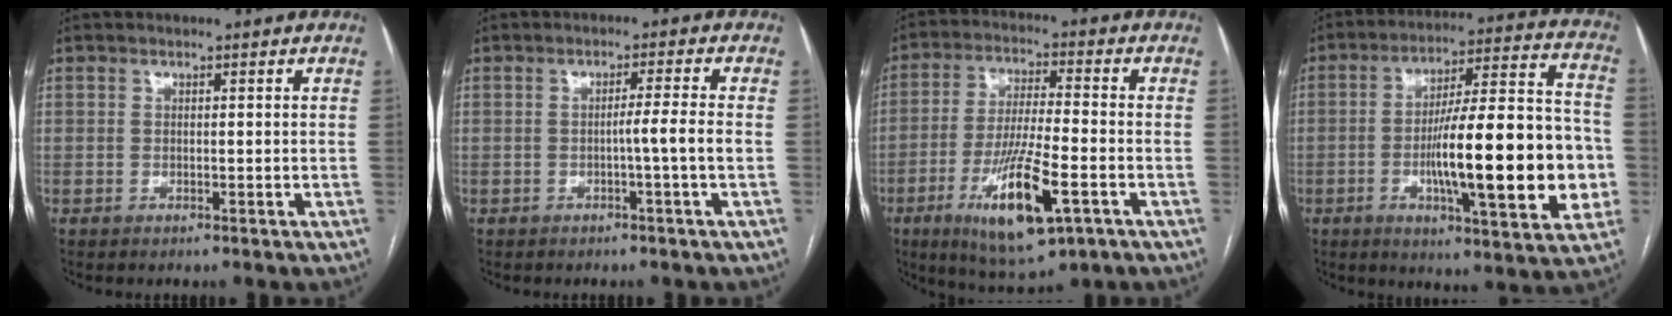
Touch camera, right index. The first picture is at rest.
{"total": 3.1, "force": [-0.9, -1.1, 2.8], "torque": [-0.041, 0.002, -0.015]}
{"total": 14.3, "force": [-5.8, 2.6, 12.8], "torque": [-0.244, -0.024, -0.092]}
{"total": 22.2, "force": [-4.1, 3.9, 21.5], "torque": [-0.297, 0.019, -0.055]}